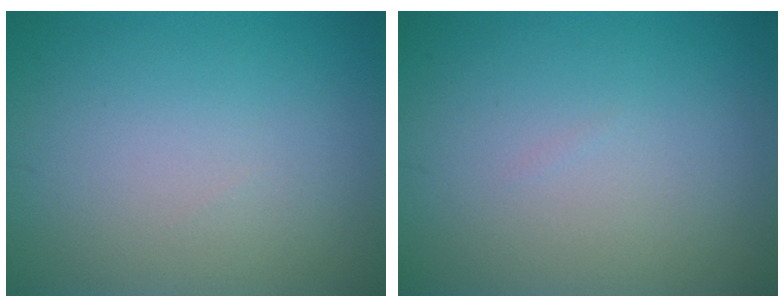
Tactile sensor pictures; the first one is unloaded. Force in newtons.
{"total": 0.0}